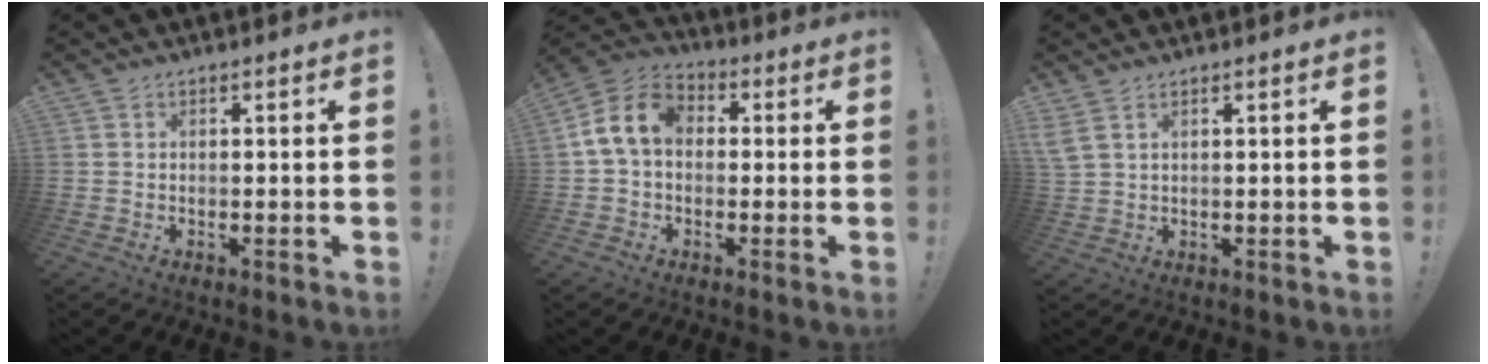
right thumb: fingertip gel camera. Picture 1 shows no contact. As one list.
[{"total": 10.9, "force": [0.9, 7.8, 7.6], "torque": [-0.150, 0.019, 0.020]}, {"total": 3.2, "force": [1.9, 1.0, 2.4], "torque": [-0.054, -0.008, 0.035]}]